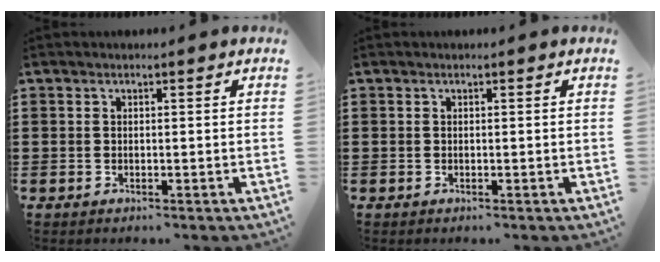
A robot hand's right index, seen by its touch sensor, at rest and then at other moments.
{"total": 0.0}